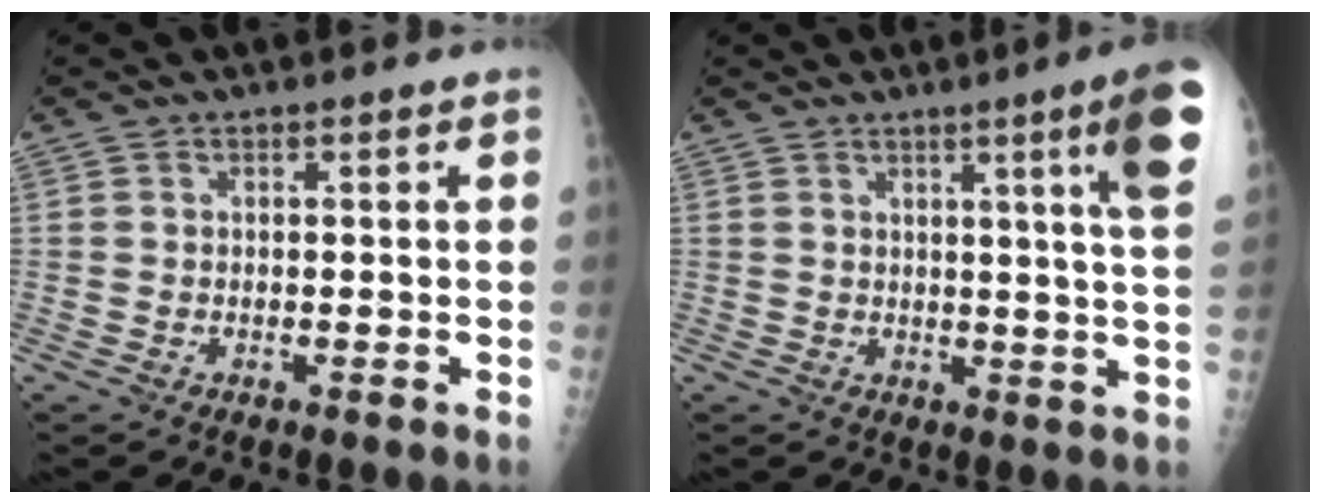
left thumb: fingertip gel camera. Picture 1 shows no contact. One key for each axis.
{"total": 11.0, "fx": 5.2, "fy": -0.5, "fz": 9.6, "tx": -0.126, "ty": -0.030, "tz": 0.058}